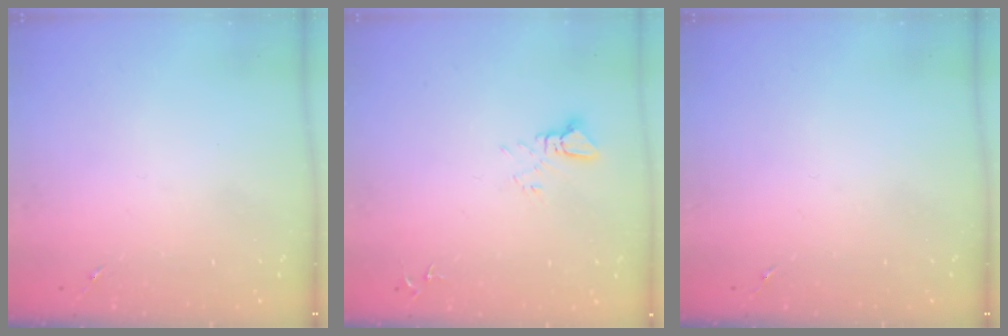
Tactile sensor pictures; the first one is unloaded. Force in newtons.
{"total": 3.6, "press": 3.6, "slide": 0.3}
{"total": 0.0}